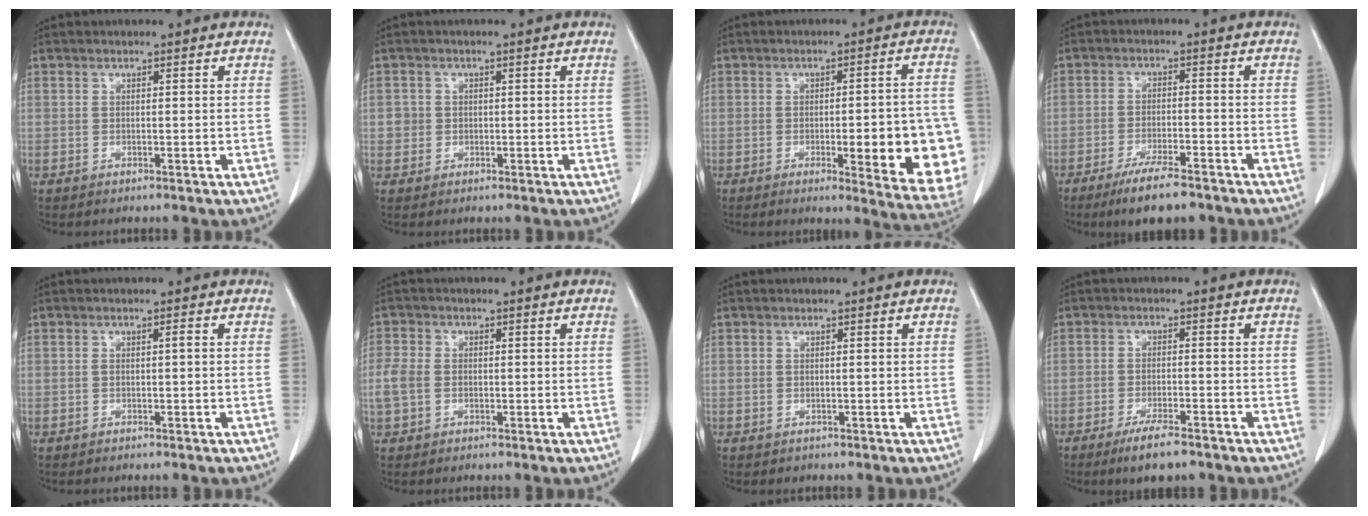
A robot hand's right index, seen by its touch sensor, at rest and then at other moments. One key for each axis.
{"total": 1.8, "fx": 0.0, "fy": 1.8, "fz": 0.2, "tx": 0.007, "ty": 0.005, "tz": -0.001}
{"total": 14.9, "fx": -3.6, "fy": 2.8, "fz": 14.2, "tx": -0.108, "ty": 0.010, "tz": -0.030}
{"total": 8.3, "fx": -6.3, "fy": 1.4, "fz": 5.2, "tx": -0.086, "ty": -0.016, "tz": -0.101}
{"total": 0.6, "fx": 0.0, "fy": 0.0, "fz": 0.6, "tx": -0.009, "ty": 0.001, "tz": -0.001}
{"total": 3.5, "fx": -0.5, "fy": 2.6, "fz": 2.2, "tx": -0.067, "ty": 0.007, "tz": -0.011}
{"total": 0.5, "fx": -0.2, "fy": 0.5, "fz": 0.0, "tx": 0.000, "ty": 0.005, "tz": -0.003}
{"total": 5.7, "fx": -4.2, "fy": 0.9, "fz": 3.8, "tx": -0.069, "ty": -0.011, "tz": -0.067}